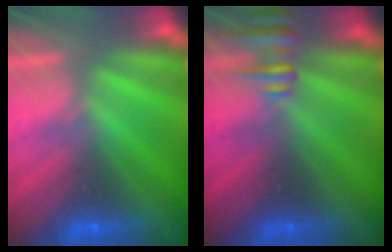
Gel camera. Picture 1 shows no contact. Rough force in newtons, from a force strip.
{"total": 7.8}